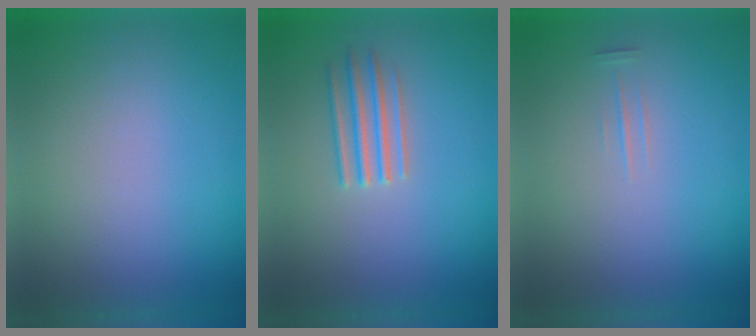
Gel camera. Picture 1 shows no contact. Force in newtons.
{"total": 2.7}
{"total": 1.3}